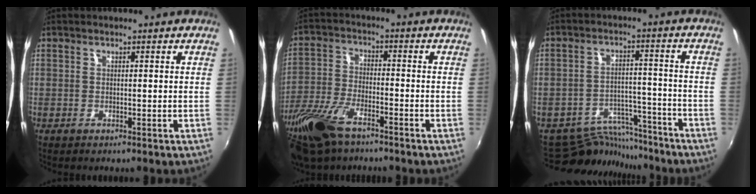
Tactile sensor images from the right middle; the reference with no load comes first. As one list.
[{"total": 14.8, "force": [-10.0, 6.1, 9.0], "torque": [-0.215, -0.029, -0.199]}, {"total": 10.7, "force": [-9.9, 3.8, 1.4], "torque": [-0.037, 0.026, -0.145]}]